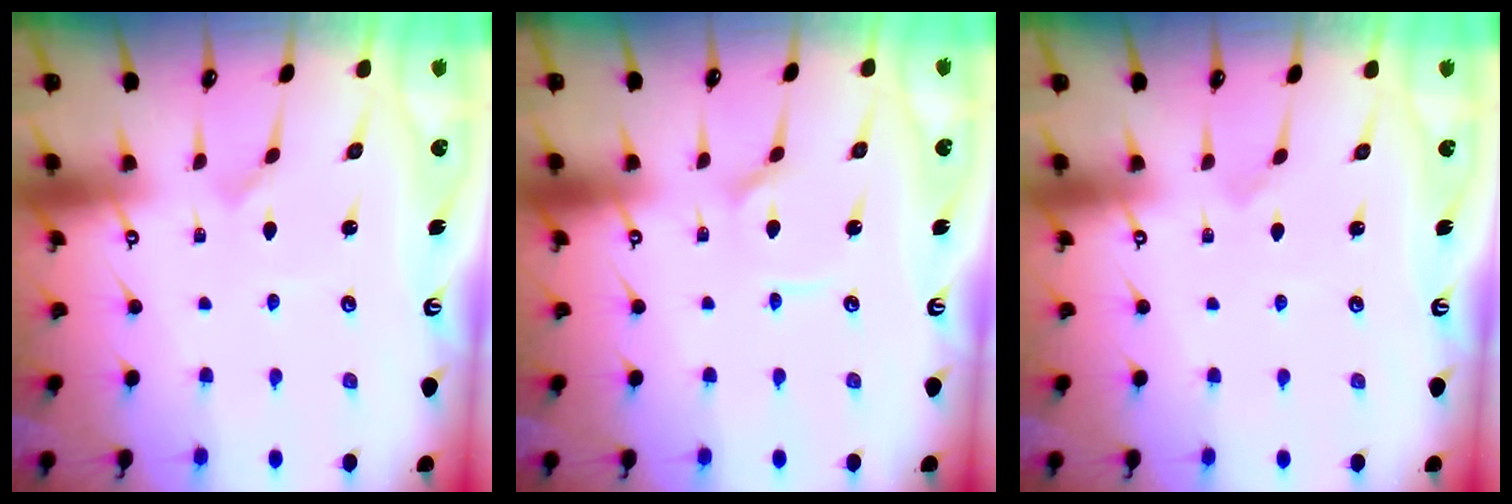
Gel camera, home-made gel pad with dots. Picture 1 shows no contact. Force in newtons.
{"total": 3.3, "press": 3.3, "slide": 0.4}
{"total": 0.7, "press": 0.7, "slide": 0.1}